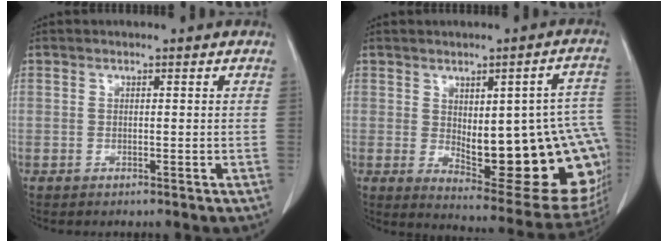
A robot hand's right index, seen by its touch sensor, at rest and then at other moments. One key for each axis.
{"total": 23.4, "fx": -2.6, "fy": 7.1, "fz": 22.1, "tx": -0.202, "ty": 0.011, "tz": -0.006}